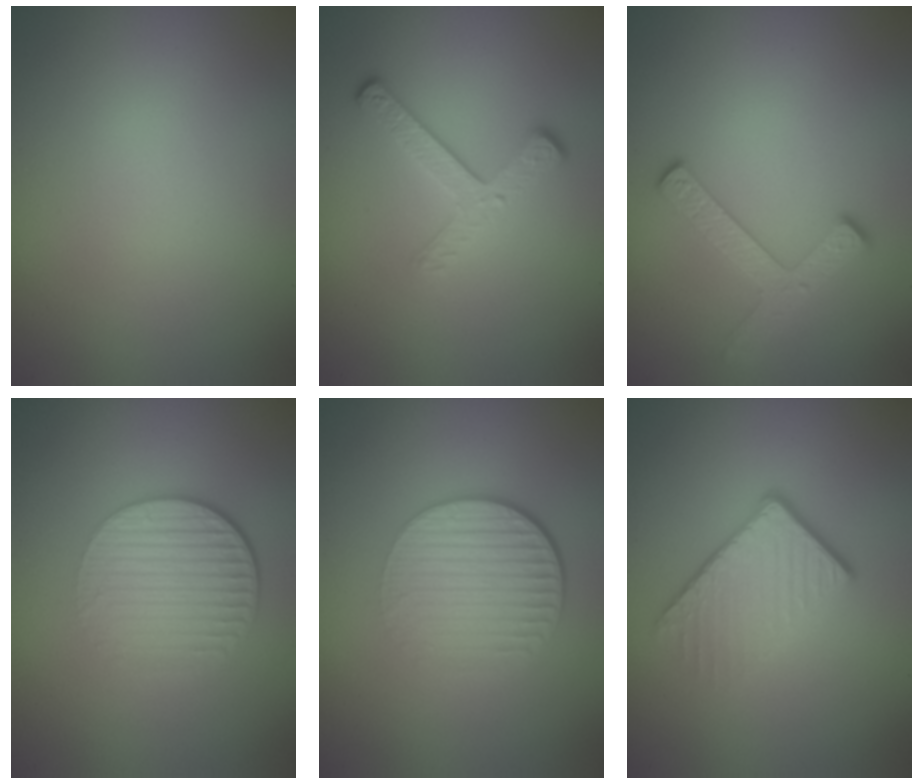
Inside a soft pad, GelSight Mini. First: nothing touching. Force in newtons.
{"total": 3.4, "press": 2.5, "slide": 2.3}
{"total": 2.5, "press": 2.5, "slide": 0.4}
{"total": 4.3, "press": 2.8, "slide": 3.2}
{"total": 4.6, "press": 2.9, "slide": 3.6}
{"total": 4.1, "press": 2.7, "slide": 3.1}